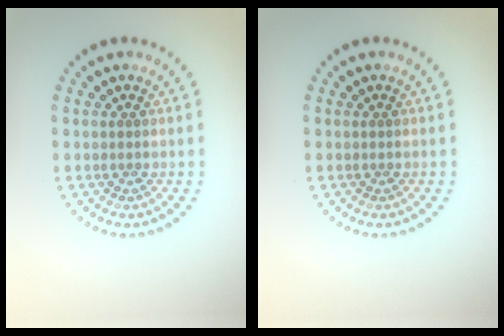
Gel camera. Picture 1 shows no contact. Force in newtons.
{"total": 0.0}